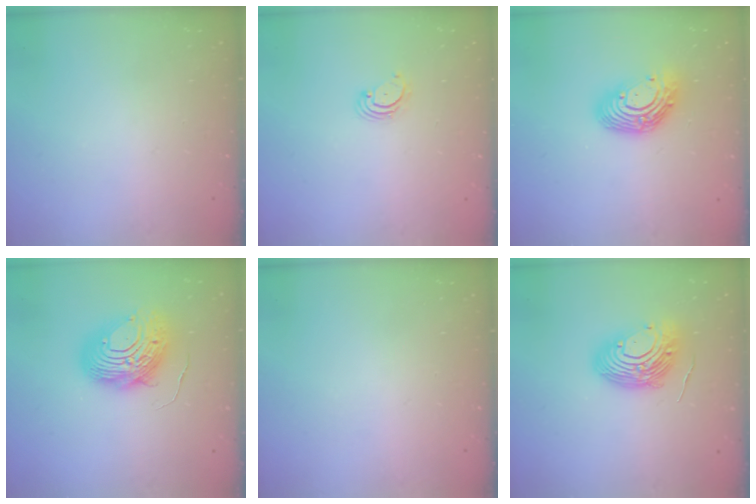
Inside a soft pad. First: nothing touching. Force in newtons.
{"total": 2.7, "press": 2.7, "slide": 0.3}
{"total": 13.2, "press": 13.1, "slide": 1.3}
{"total": 13.2, "press": 13.1, "slide": 1.5}
{"total": 0.0}
{"total": 13.4, "press": 13.3, "slide": 1.5}